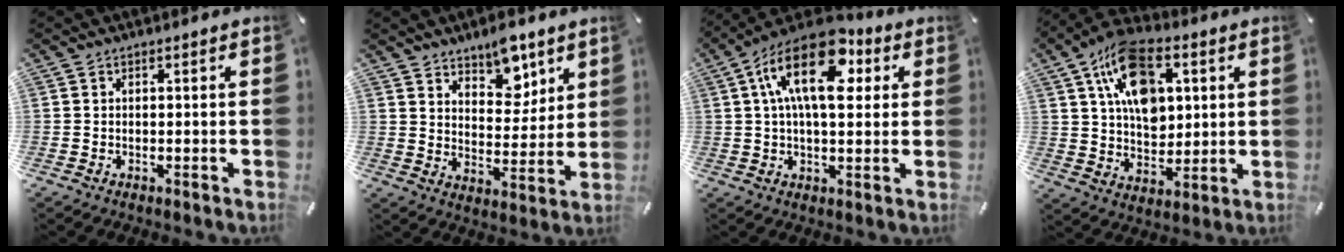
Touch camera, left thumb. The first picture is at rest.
{"total": 9.1, "force": [7.1, 5.1, 2.5], "torque": [-0.024, -0.051, 0.128]}
{"total": 17.6, "force": [6.0, 9.0, 13.9], "torque": [-0.253, -0.014, 0.097]}
{"total": 16.2, "force": [6.4, 10.5, 10.6], "torque": [-0.182, -0.007, 0.118]}